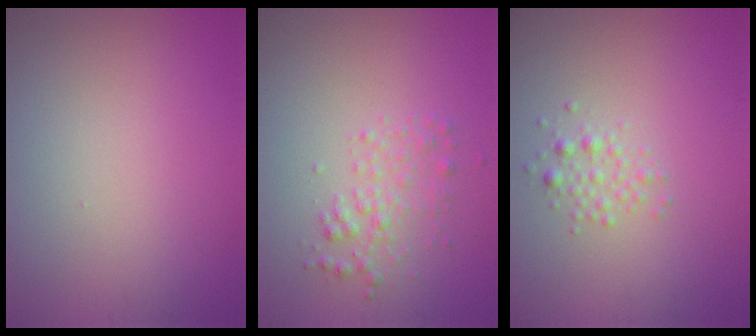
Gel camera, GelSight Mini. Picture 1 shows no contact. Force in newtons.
{"total": 2.0, "press": 2.0, "slide": 0.1}
{"total": 1.4, "press": 1.4, "slide": 0.1}